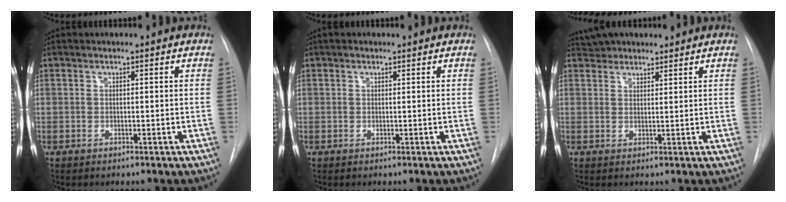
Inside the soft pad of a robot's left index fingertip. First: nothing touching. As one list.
[{"total": 0.6, "force": [0.5, 0.3, 0.2], "torque": [-0.008, 0.005, 0.006]}, {"total": 4.0, "force": [3.7, 1.6, 0.4], "torque": [-0.008, 0.028, 0.064]}]